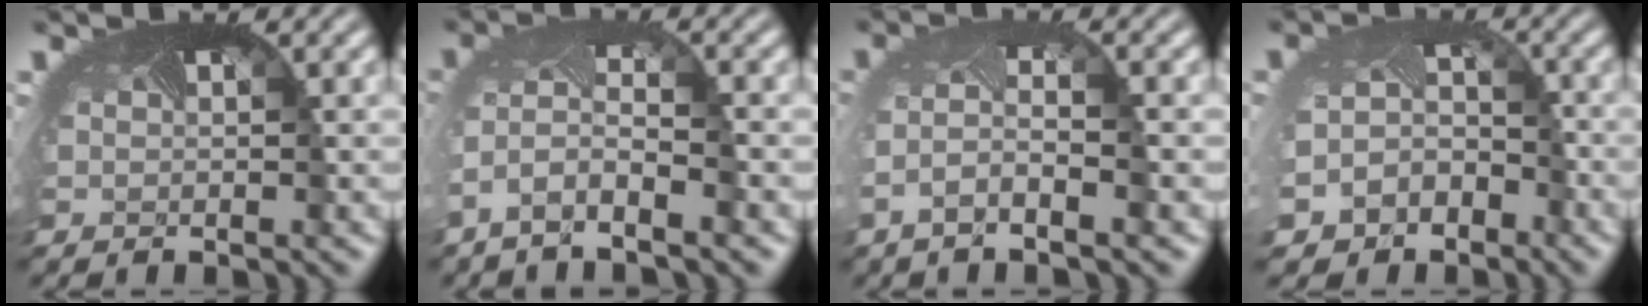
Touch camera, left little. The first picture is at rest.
{"total": 4.3, "force": [-2.8, 1.0, 3.2], "torque": [-0.081, -0.006, -0.056]}
{"total": 3.7, "force": [-1.8, 0.7, 3.1], "torque": [-0.074, -0.006, -0.036]}
{"total": 5.1, "force": [-3.7, 3.2, 1.1], "torque": [-0.019, -0.015, -0.052]}